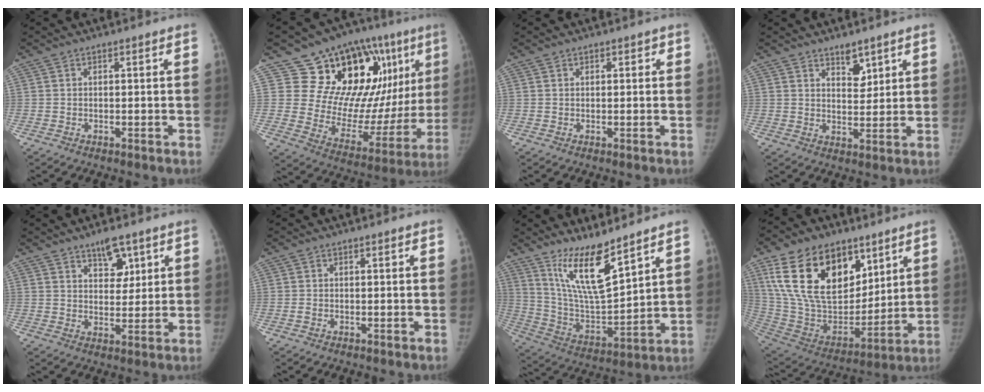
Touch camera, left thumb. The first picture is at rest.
{"total": 27.0, "force": [11.8, 14.2, 19.7], "torque": [-0.214, -0.031, 0.193]}
{"total": 1.1, "force": [0.6, 0.9, 0.3], "torque": [0.010, -0.001, 0.005]}
{"total": 4.7, "force": [3.2, 2.3, 2.5], "torque": [-0.016, -0.027, 0.055]}
{"total": 6.0, "force": [3.7, 3.0, 3.6], "torque": [-0.032, -0.024, 0.059]}
{"total": 0.7, "force": [-0.1, 0.5, 0.4], "torque": [-0.009, -0.001, -0.003]}
{"total": 14.7, "force": [10.4, 3.4, 9.8], "torque": [-0.157, -0.076, 0.210]}
{"total": 26.4, "force": [13.1, 15.9, 16.5], "torque": [-0.279, -0.033, 0.248]}